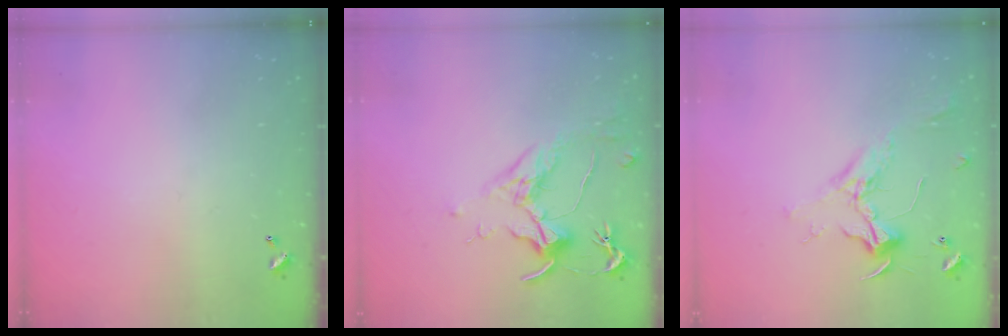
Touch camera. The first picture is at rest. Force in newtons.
{"total": 1.8, "press": 1.5, "slide": 0.9}
{"total": 2.4, "press": 2.3, "slide": 0.9}